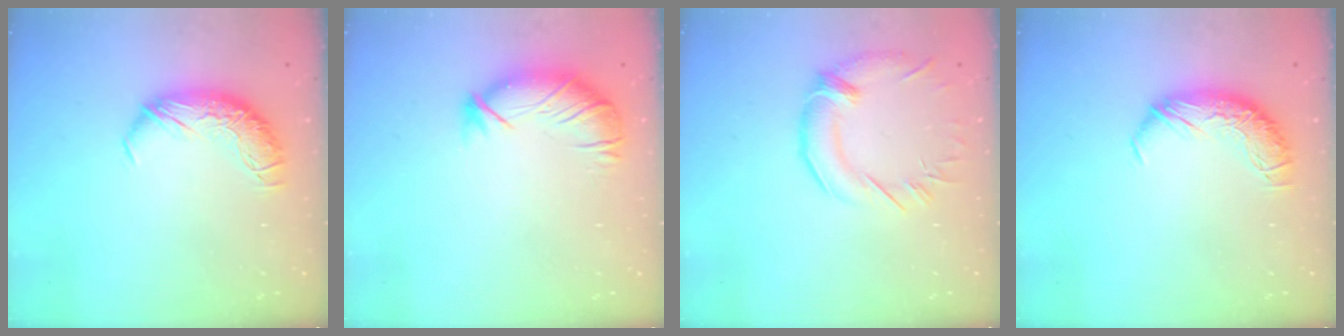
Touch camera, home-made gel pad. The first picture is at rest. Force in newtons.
{"total": 3.0, "press": 2.6, "slide": 1.5}
{"total": 2.8, "press": 1.9, "slide": 2.0}
{"total": 0.0}